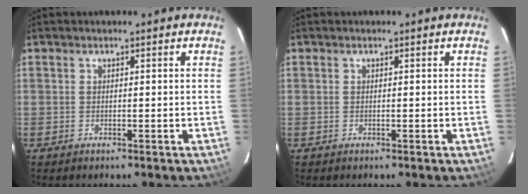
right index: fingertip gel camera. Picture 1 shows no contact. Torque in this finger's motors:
{"motor_torque": [-0.01, -0.01, 0.04, 0.01]}